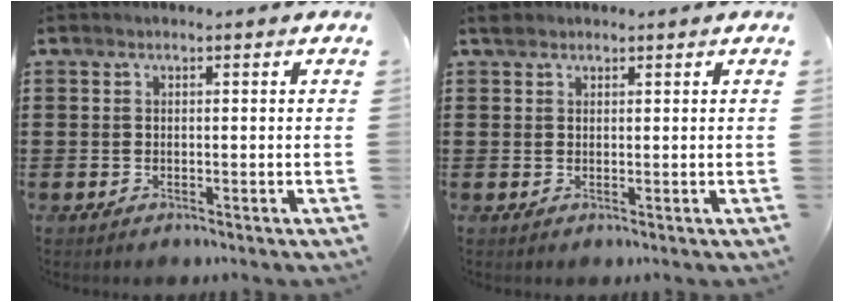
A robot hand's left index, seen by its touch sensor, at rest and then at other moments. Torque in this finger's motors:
{"motor_torque": [-0.02, 0.00, -0.01, -0.02]}